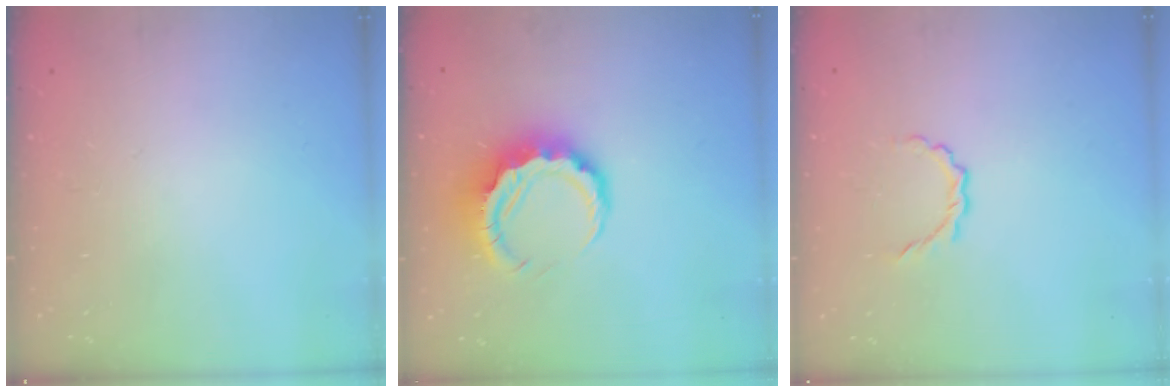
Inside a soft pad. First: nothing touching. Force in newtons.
{"total": 9.3, "press": 9.2, "slide": 1.6}
{"total": 3.8, "press": 3.6, "slide": 1.2}